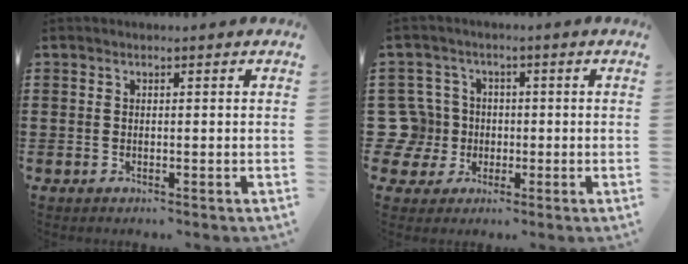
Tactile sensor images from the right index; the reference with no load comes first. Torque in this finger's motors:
{"motor_torque": [0.01, 0.06, -0.04, -0.05]}